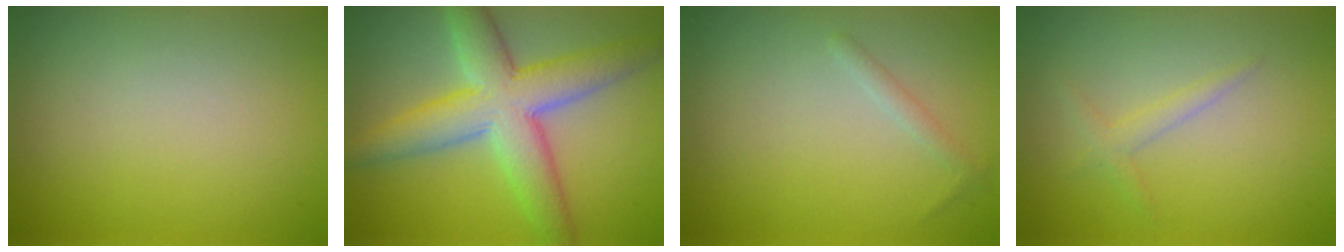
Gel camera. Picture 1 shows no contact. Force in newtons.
{"total": 8.3, "press": 8.3, "slide": 0.4}
{"total": 0.9, "press": 0.9, "slide": 0.1}
{"total": 1.3, "press": 1.3, "slide": 0.1}